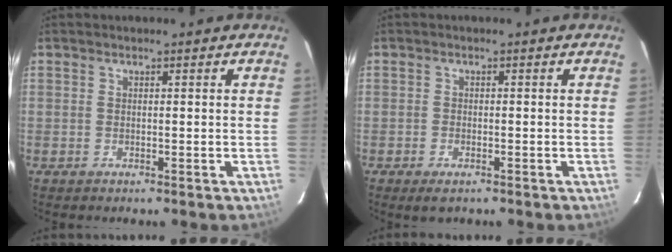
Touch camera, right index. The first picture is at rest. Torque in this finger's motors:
{"motor_torque": [0.29, -0.06, 0.00, 0.00]}